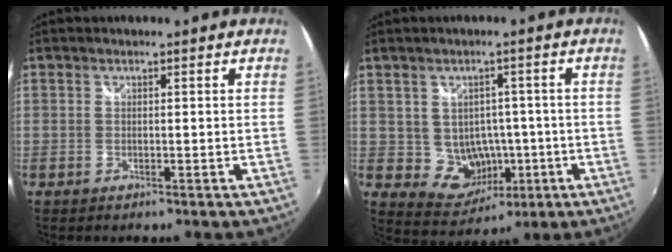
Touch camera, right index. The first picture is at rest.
{"total": 7.6, "force": [-0.9, 7.0, 2.8], "torque": [-0.062, 0.004, 0.009]}